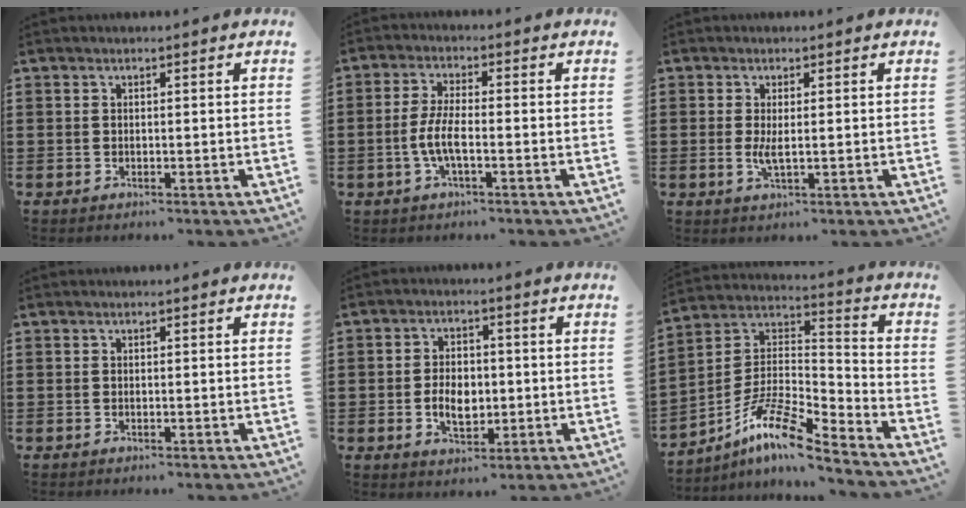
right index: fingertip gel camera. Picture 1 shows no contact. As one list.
[{"total": 5.0, "force": [-1.6, 1.2, 4.6], "torque": [-0.114, -0.009, -0.041]}, {"total": 2.5, "force": [-0.1, 0.5, 2.4], "torque": [-0.043, -0.003, -0.001]}, {"total": 0.0}, {"total": 5.4, "force": [-0.8, 3.4, 4.1], "torque": [-0.078, 0.002, -0.018]}, {"total": 10.9, "force": [-8.5, 1.6, 6.7], "torque": [-0.140, 0.004, -0.172]}]